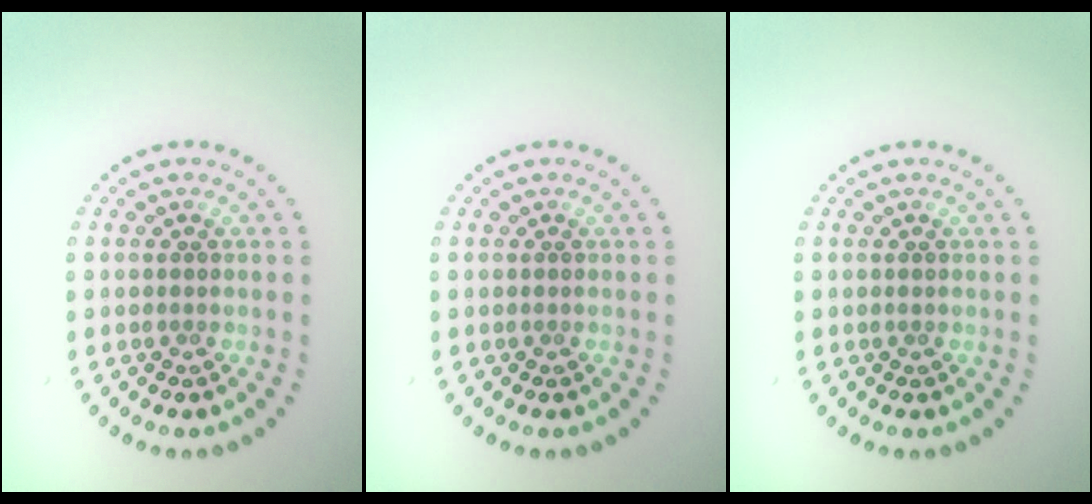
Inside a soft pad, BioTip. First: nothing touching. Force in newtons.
{"total": 0.0}
{"total": 0.0}